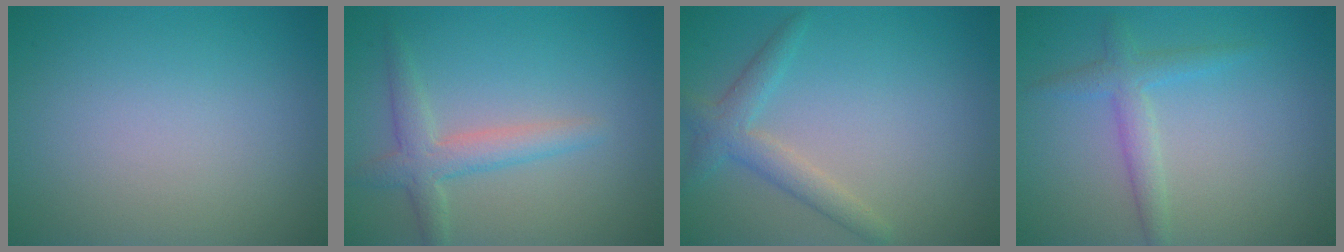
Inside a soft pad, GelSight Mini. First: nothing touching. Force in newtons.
{"total": 2.9, "press": 2.9, "slide": 0.1}
{"total": 2.6, "press": 2.6, "slide": 0.1}
{"total": 2.3, "press": 2.3, "slide": 0.1}